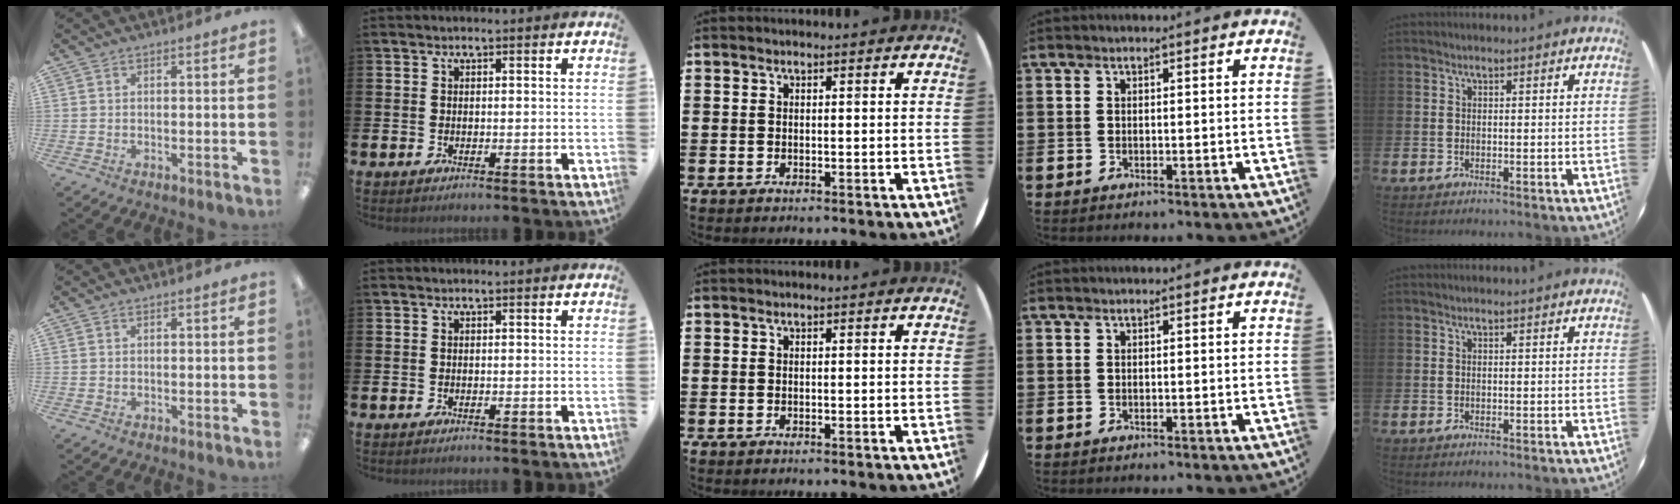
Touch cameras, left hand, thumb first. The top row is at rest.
{}